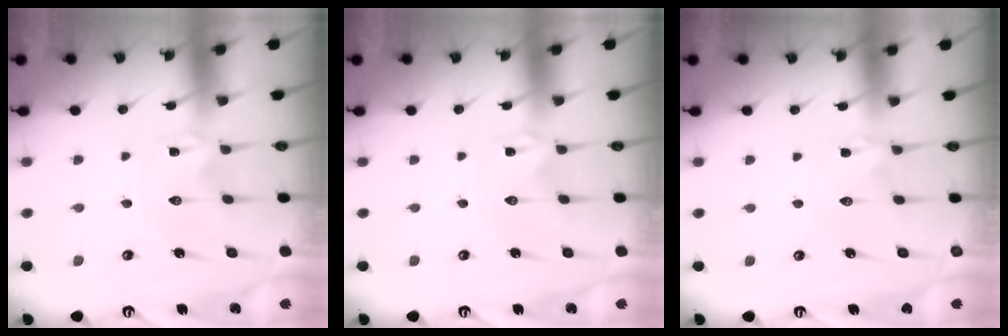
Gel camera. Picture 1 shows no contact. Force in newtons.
{"total": 0.0}
{"total": 2.4, "press": 2.4, "slide": 0.3}